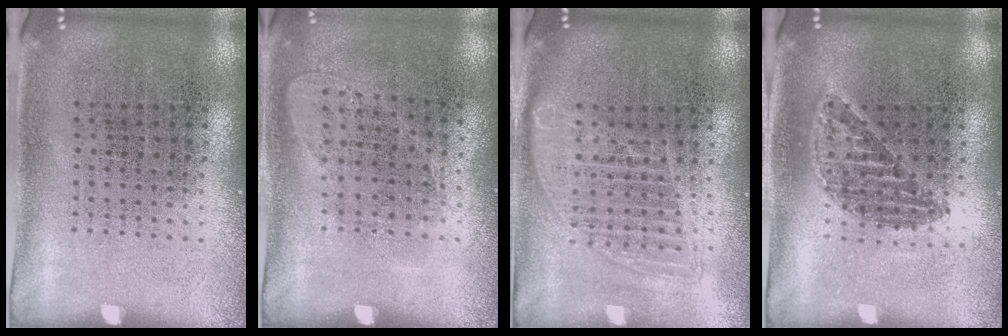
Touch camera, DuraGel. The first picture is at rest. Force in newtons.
{"total": 1.0, "press": 0.9, "slide": 0.5}
{"total": 1.6, "press": 1.4, "slide": 0.7}
{"total": 1.1, "press": 1.0, "slide": 0.4}